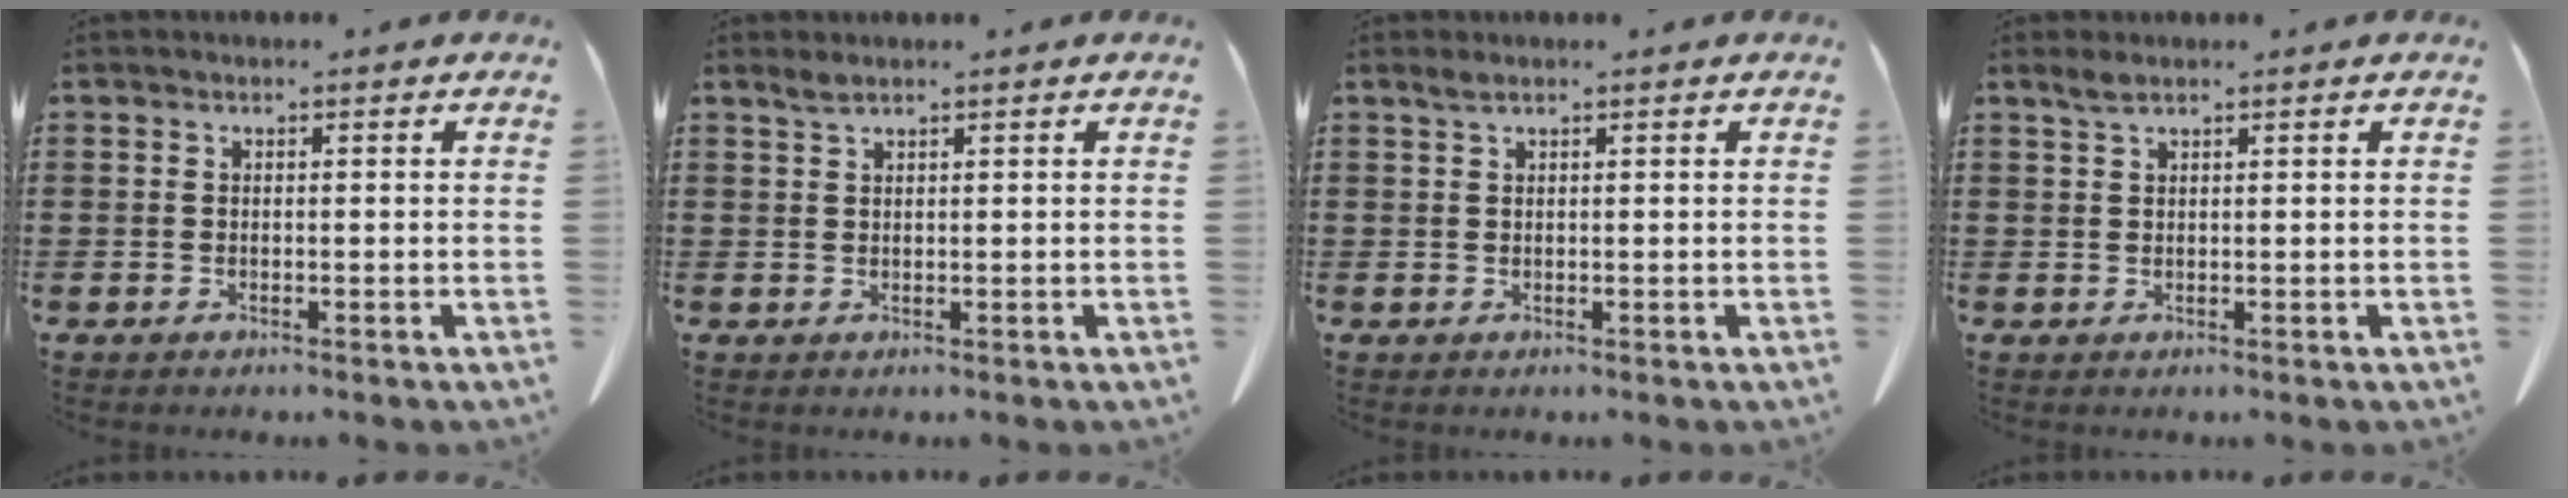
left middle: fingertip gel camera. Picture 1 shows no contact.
{"total": 1.3, "force": [1.0, 0.1, 0.8], "torque": [-0.020, -0.002, 0.020]}
{"total": 1.1, "force": [0.7, 0.1, 0.8], "torque": [-0.017, 0.000, 0.014]}
{"total": 1.6, "force": [1.1, 0.2, 1.1], "torque": [-0.025, 0.000, 0.022]}